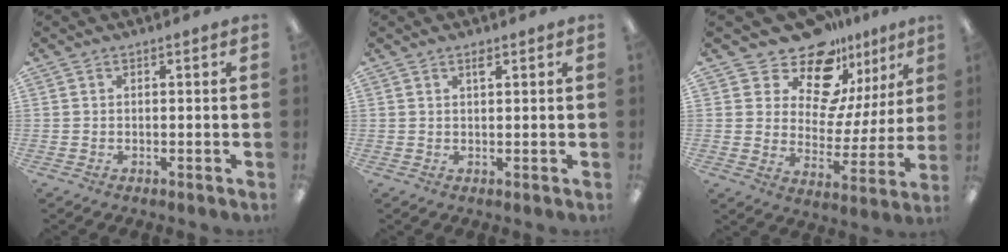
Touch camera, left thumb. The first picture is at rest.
{"total": 1.5, "force": [1.2, 0.5, 0.9], "torque": [-0.013, -0.002, 0.019]}
{"total": 15.9, "force": [12.8, 7.3, 6.1], "torque": [-0.120, -0.100, 0.226]}